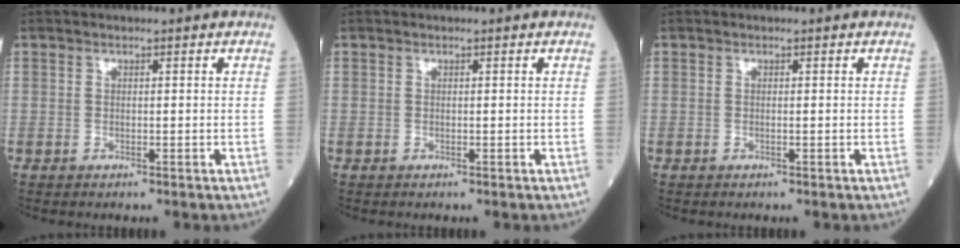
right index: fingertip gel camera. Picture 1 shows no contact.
{"total": 0.0}
{"total": 0.0}